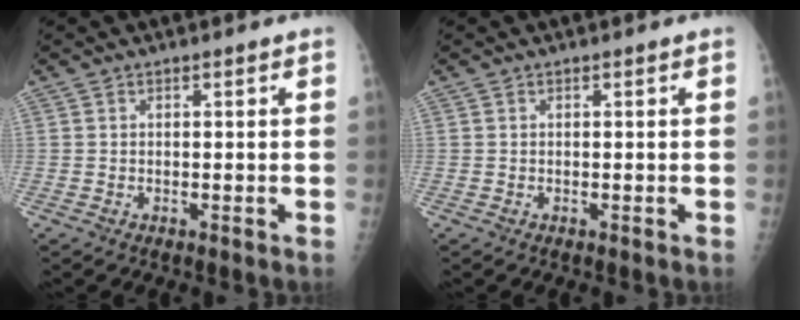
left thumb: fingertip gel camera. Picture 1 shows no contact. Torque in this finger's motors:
{"motor_torque": [0.01, 0.01, -0.02, -0.01, 0.00]}